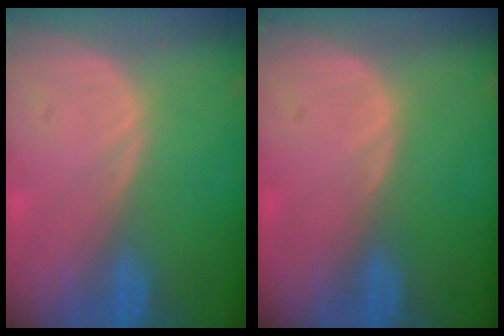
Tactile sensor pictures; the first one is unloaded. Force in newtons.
{"total": 0.0}